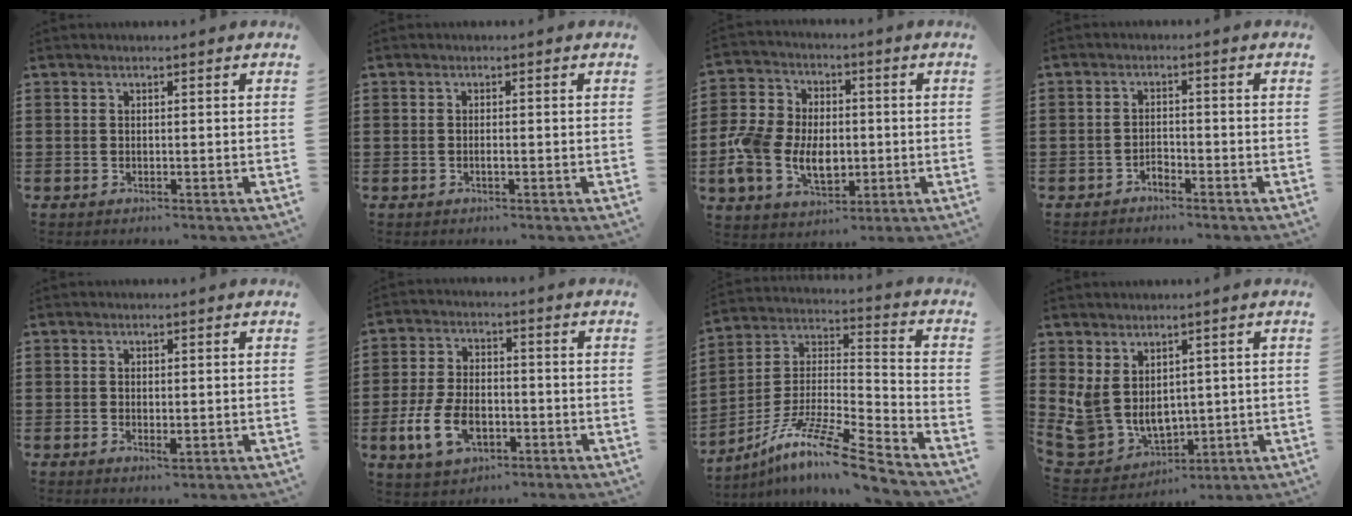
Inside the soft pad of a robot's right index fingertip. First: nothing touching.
{"total": 0.8, "force": [-0.3, 0.2, 0.7], "torque": [-0.014, -0.004, -0.004]}
{"total": 9.4, "force": [-1.9, 7.1, 5.9], "torque": [-0.146, 0.015, -0.036]}
{"total": 1.7, "force": [-1.5, 0.6, 0.2], "torque": [-0.010, 0.003, -0.033]}
{"total": 1.0, "force": [-0.1, 0.6, 0.8], "torque": [-0.014, 0.001, -0.002]}
{"total": 8.3, "force": [-3.0, 4.8, 6.0], "torque": [-0.141, 0.000, -0.059]}
{"total": 11.3, "force": [-9.2, 0.2, 6.6], "torque": [-0.126, 0.002, -0.183]}
{"total": 6.2, "force": [2.0, 5.2, 2.8], "torque": [-0.097, -0.017, 0.040]}